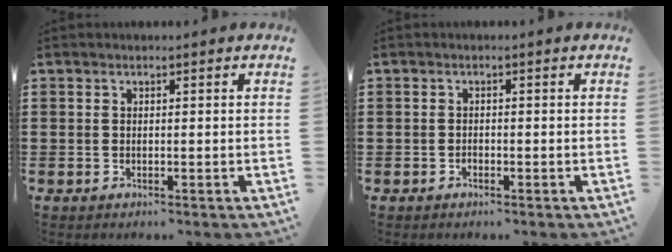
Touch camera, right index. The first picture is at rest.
{"total": 0.6, "force": [-0.5, 0.4, 0.1], "torque": [-0.004, 0.002, -0.010]}